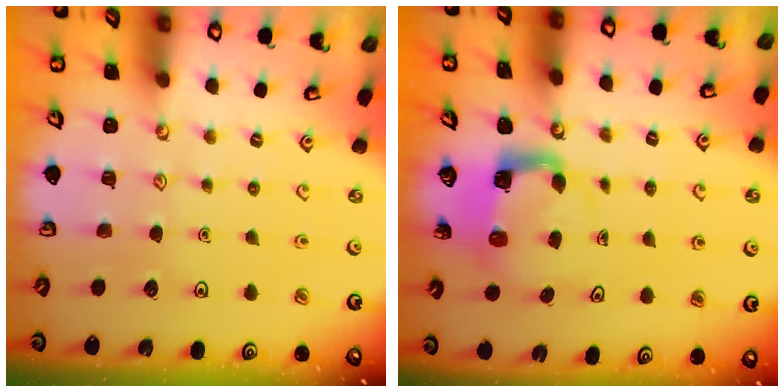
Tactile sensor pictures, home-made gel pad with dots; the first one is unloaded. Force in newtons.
{"total": 3.9, "press": 3.9, "slide": 0.2}